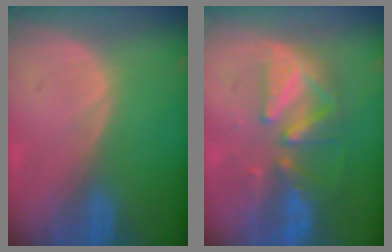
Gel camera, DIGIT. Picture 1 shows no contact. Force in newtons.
{"total": 8.4, "press": 8.1, "slide": 2.0}